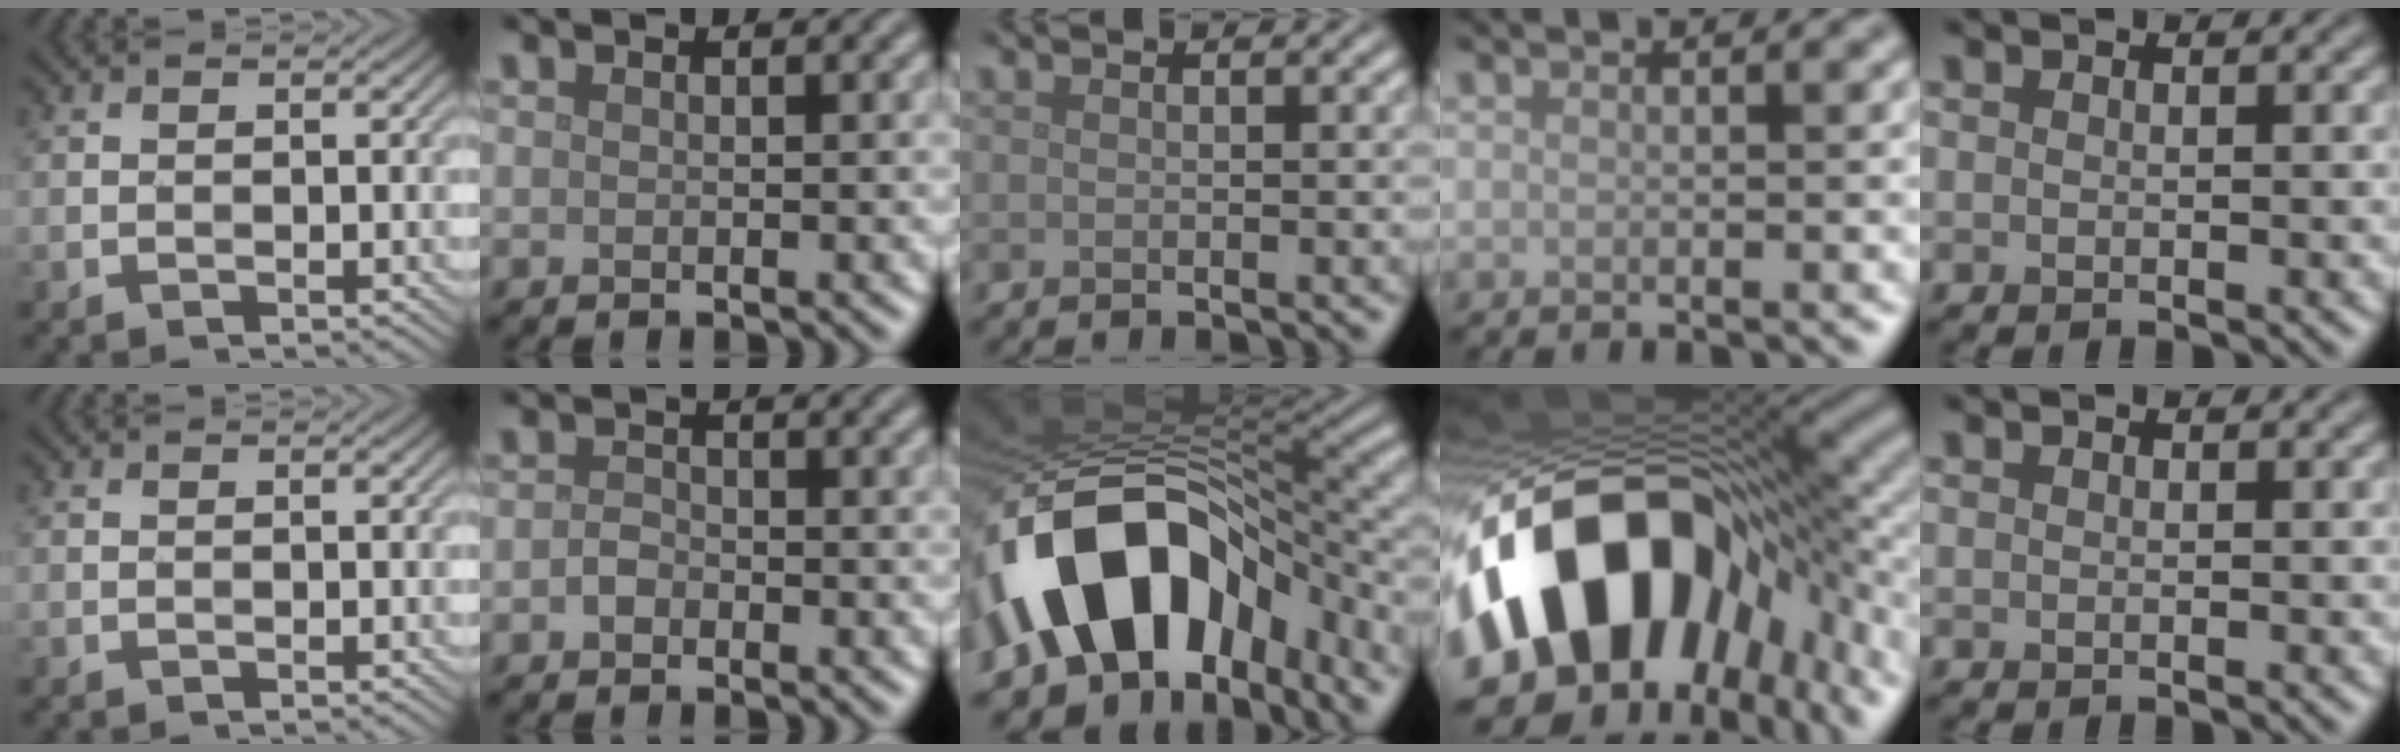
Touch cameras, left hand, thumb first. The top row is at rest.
{"index": {"total": 1.1, "force": [-0.6, 0.8, 0.5], "torque": [-0.011, 0.001, -0.014]}, "middle": {"total": 14.3, "force": [-5.6, 9.3, 9.4], "torque": [-0.159, 0.010, -0.096]}, "ring": {"total": 18.2, "force": [-5.6, 11.3, 13.1], "torque": [-0.241, -0.024, -0.081]}}